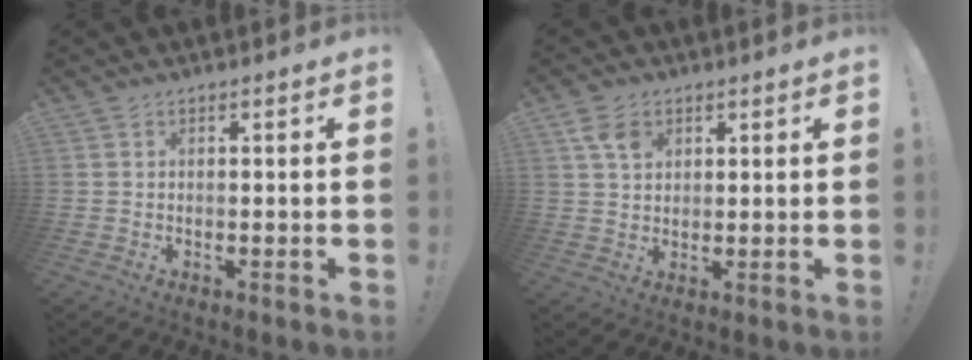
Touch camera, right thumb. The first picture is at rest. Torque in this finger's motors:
{"motor_torque": [0.67, 0.90, 0.70, 0.19, -0.01]}